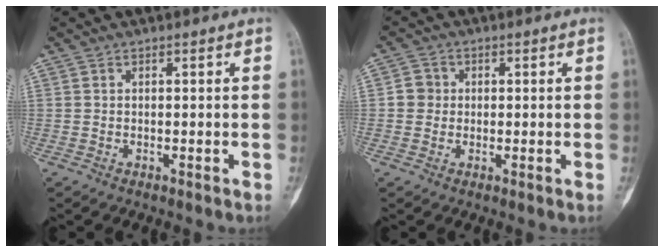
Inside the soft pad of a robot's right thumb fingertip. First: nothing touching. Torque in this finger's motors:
{"motor_torque": [0.17, 0.73, 0.21, 0.02, 0.00]}